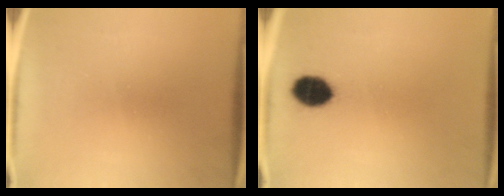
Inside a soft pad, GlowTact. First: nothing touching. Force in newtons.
{"total": 7.4}